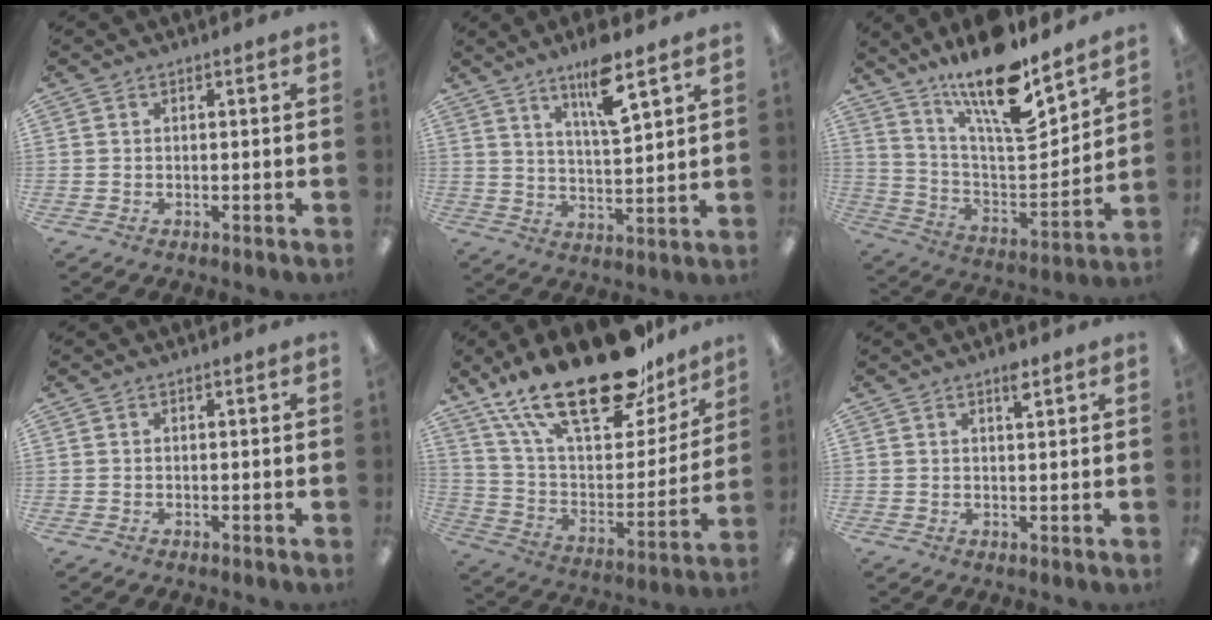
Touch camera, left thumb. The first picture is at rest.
{"total": 10.6, "force": [7.2, 2.4, 7.3], "torque": [-0.120, -0.037, 0.119]}
{"total": 19.3, "force": [15.0, 5.1, 11.1], "torque": [-0.203, -0.108, 0.258]}
{"total": 0.0}
{"total": 29.5, "force": [20.2, 11.5, 18.1], "torque": [-0.310, -0.123, 0.347]}
{"total": 3.1, "force": [2.2, 0.9, 2.0], "torque": [-0.020, -0.009, 0.033]}